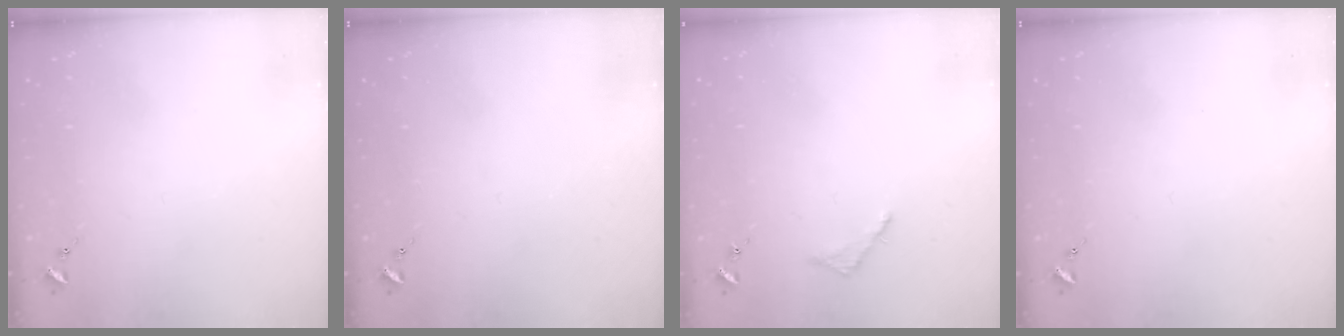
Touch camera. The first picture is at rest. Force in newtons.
{"total": 0.0}
{"total": 2.8, "press": 2.7, "slide": 0.3}
{"total": 0.0}